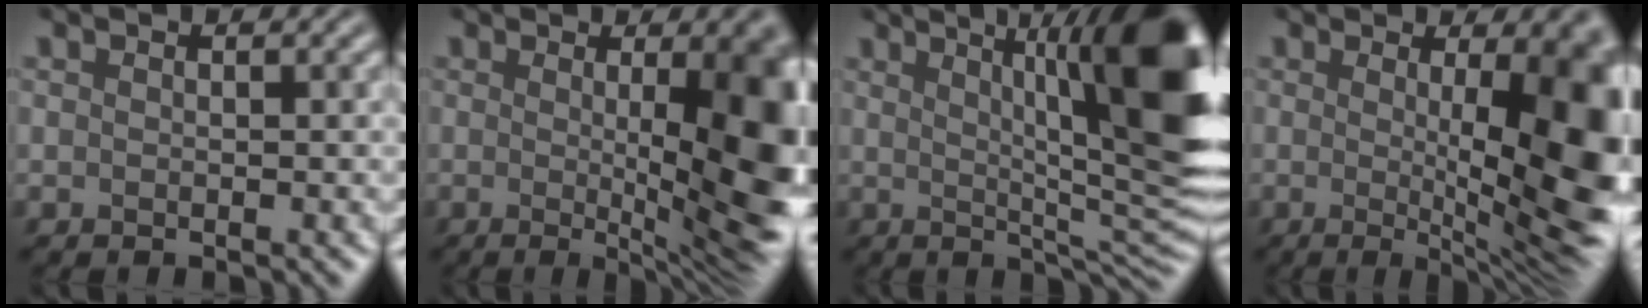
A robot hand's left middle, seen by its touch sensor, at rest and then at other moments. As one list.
[{"total": 11.8, "force": [-0.4, 3.2, 11.4], "torque": [-0.111, -0.008, 0.010]}, {"total": 12.8, "force": [2.6, 2.6, 12.2], "torque": [-0.134, -0.002, 0.056]}, {"total": 13.5, "force": [-0.4, 3.9, 12.9], "torque": [-0.133, -0.002, 0.008]}]